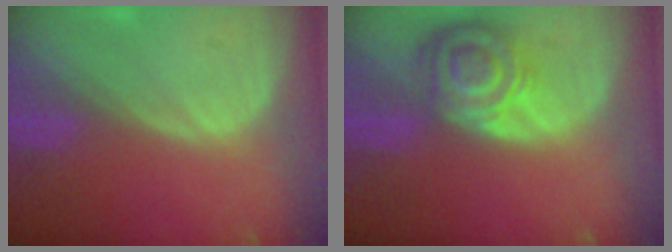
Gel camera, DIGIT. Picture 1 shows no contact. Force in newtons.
{"total": 8.3, "press": 7.3, "slide": 4.0}